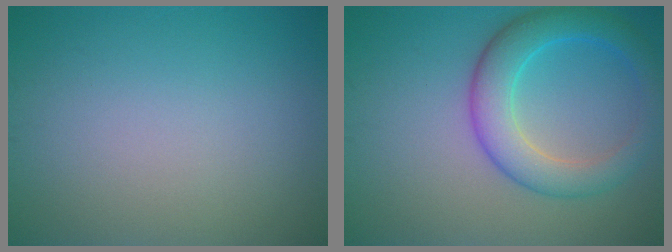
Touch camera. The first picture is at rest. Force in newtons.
{"total": 5.7, "press": 5.7, "slide": 0.2}